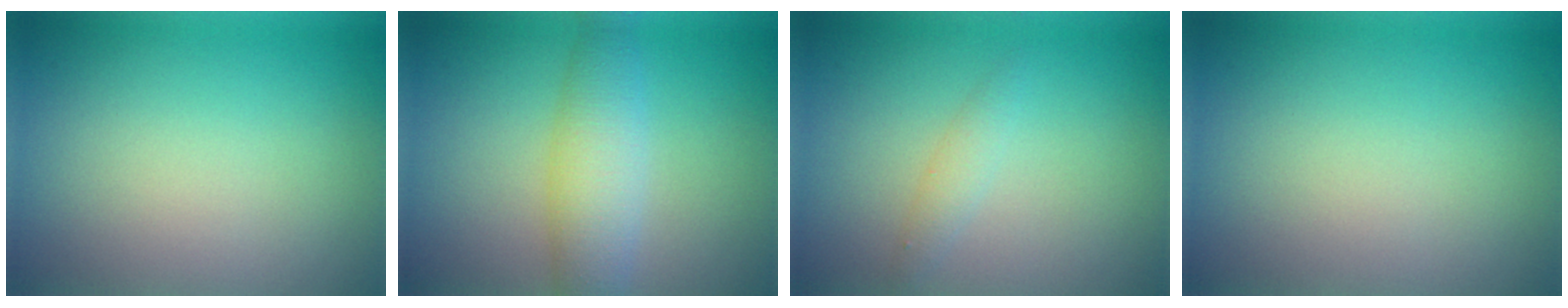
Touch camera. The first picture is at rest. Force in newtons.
{"total": 4.3, "press": 4.3, "slide": 0.1}
{"total": 1.4, "press": 1.4, "slide": 0.1}
{"total": 0.0}